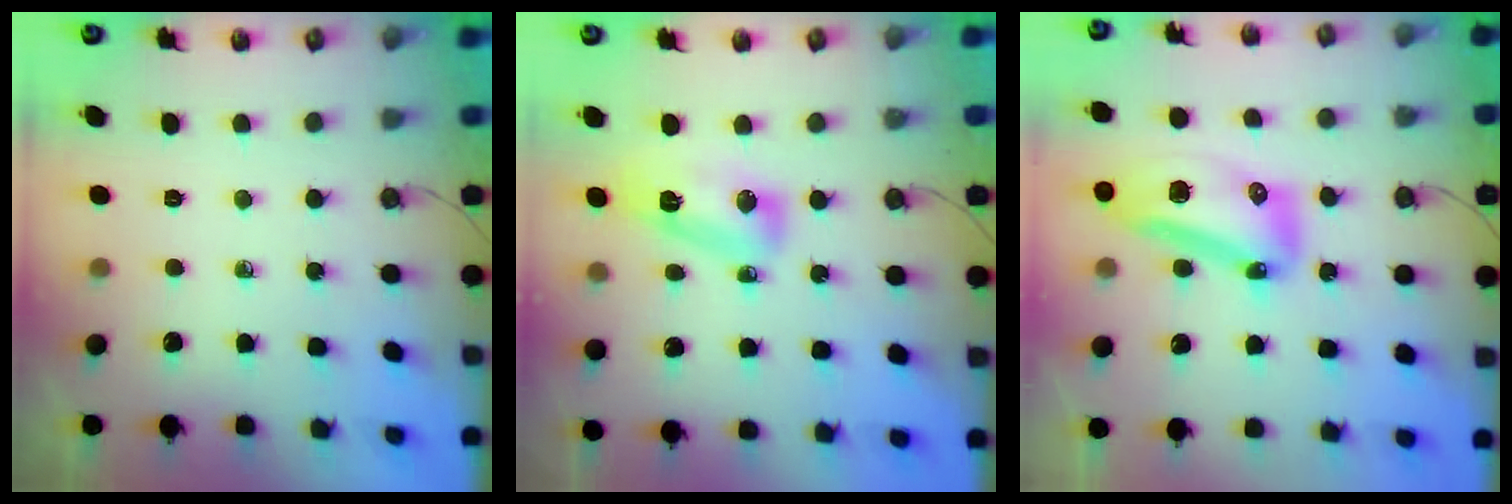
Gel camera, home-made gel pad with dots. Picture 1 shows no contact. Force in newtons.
{"total": 8.9, "press": 8.9, "slide": 0.9}
{"total": 17.6, "press": 16.0, "slide": 7.2}